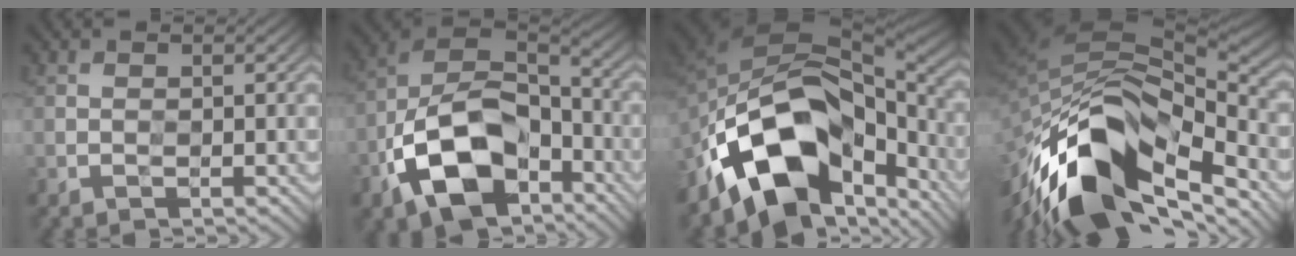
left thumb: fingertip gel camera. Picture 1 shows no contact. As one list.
[{"total": 13.7, "force": [-7.1, 8.1, 8.4], "torque": [-0.169, -0.018, -0.151]}, {"total": 13.0, "force": [-8.0, 7.5, 6.9], "torque": [-0.109, -0.003, -0.153]}, {"total": 15.9, "force": [-9.4, 7.8, 10.2], "torque": [-0.200, -0.013, -0.172]}]